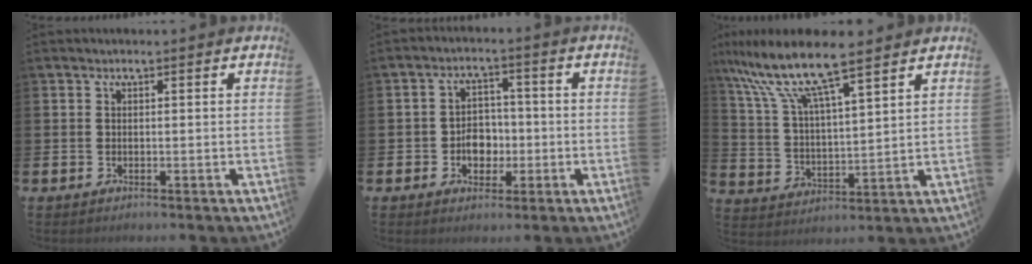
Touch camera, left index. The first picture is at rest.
{"total": 3.6, "force": [-1.2, 3.0, 1.5], "torque": [-0.026, 0.005, -0.032]}
{"total": 10.2, "force": [8.7, 1.7, 5.2], "torque": [-0.138, -0.044, 0.149]}